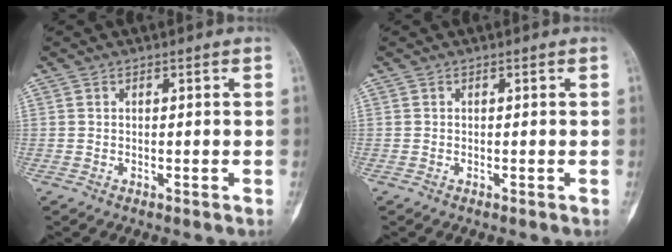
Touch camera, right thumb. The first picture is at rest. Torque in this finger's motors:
{"motor_torque": [0.14, 0.14, 0.11, -0.11, 0.01]}